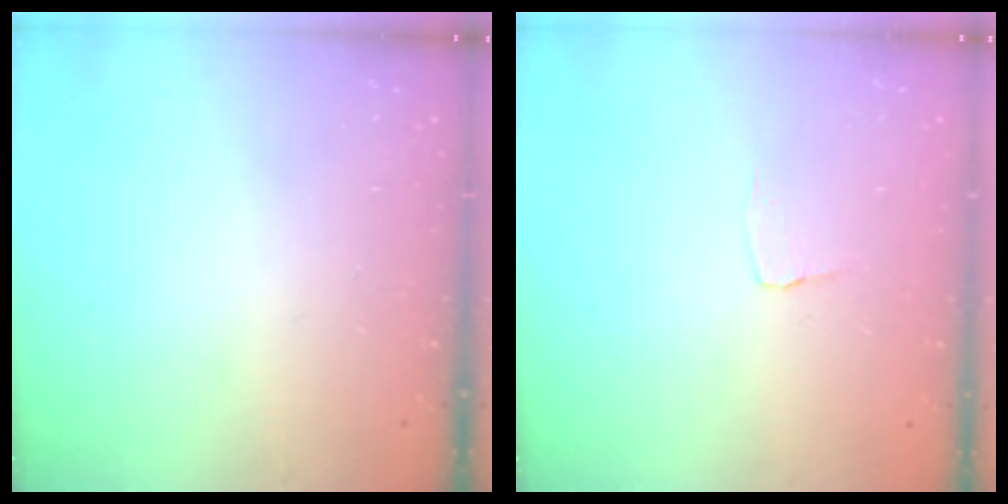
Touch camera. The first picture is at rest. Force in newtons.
{"total": 2.9, "press": 2.8, "slide": 0.3}